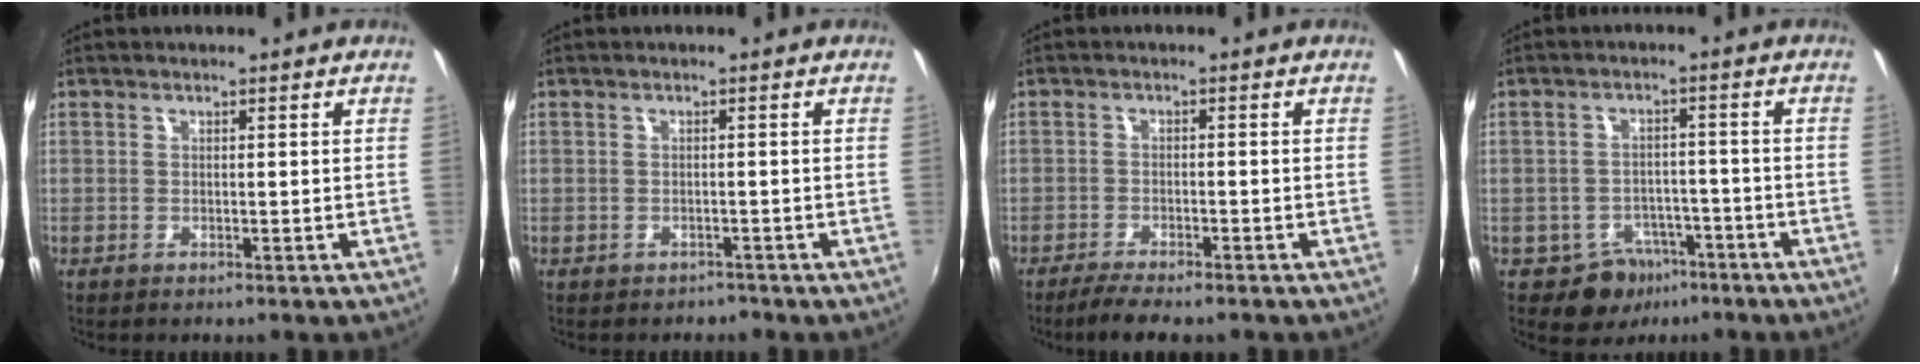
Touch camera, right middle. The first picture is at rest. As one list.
[{"total": 1.7, "force": [-1.3, 1.1, 0.0], "torque": [-0.005, -0.002, -0.017]}, {"total": 5.6, "force": [-4.6, 0.9, 3.0], "torque": [-0.074, -0.016, -0.079]}, {"total": 6.5, "force": [-4.1, 4.9, 1.2], "torque": [-0.028, 0.020, -0.048]}]